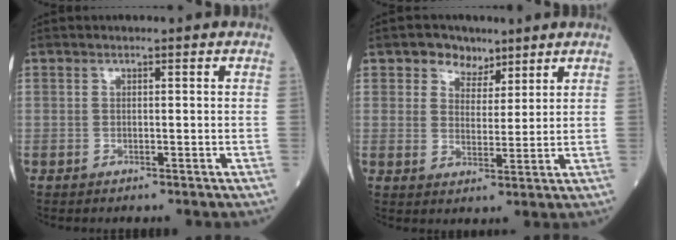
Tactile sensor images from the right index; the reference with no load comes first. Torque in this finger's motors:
{"motor_torque": [0.03, 0.04, 0.04, 0.03]}